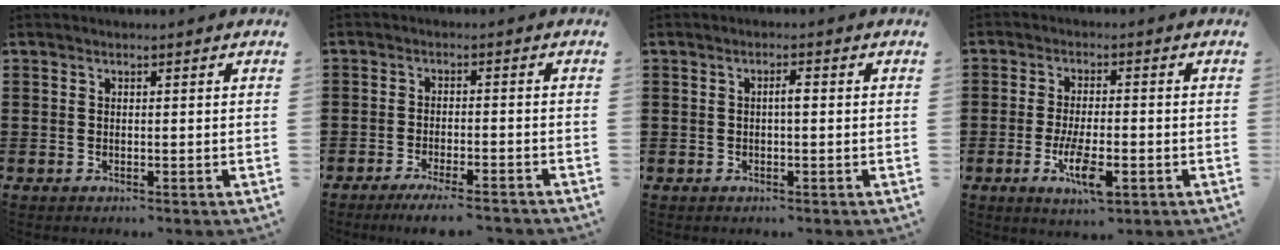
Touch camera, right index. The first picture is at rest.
{"total": 3.6, "force": [-3.2, -0.1, 1.7], "torque": [-0.034, -0.008, -0.063]}
{"total": 1.6, "force": [-0.1, 0.3, 1.5], "torque": [-0.030, 0.003, -0.004]}
{"total": 7.0, "force": [-2.7, 2.0, 6.2], "torque": [-0.125, -0.011, -0.047]}